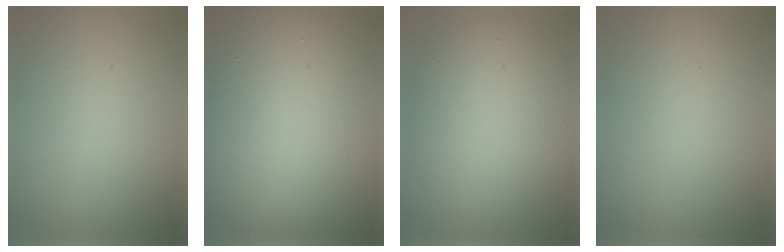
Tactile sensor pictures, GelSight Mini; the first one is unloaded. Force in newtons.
{"total": 24.5, "press": 24.4, "slide": 1.3}
{"total": 8.5, "press": 8.4, "slide": 1.1}
{"total": 0.0}